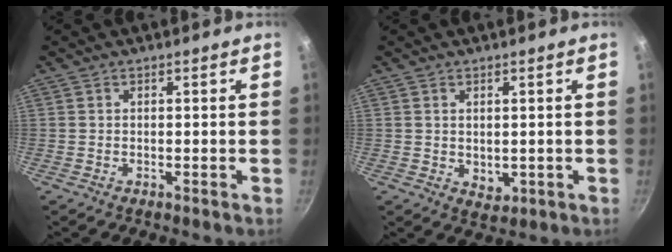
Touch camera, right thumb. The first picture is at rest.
{"total": 2.7, "force": [0.4, 2.0, 1.8], "torque": [-0.022, -0.010, 0.011]}